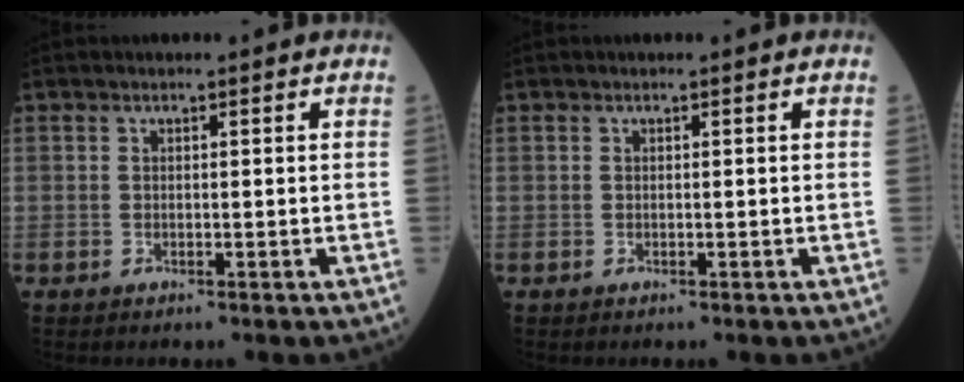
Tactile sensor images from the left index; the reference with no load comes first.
{"total": 0.0}